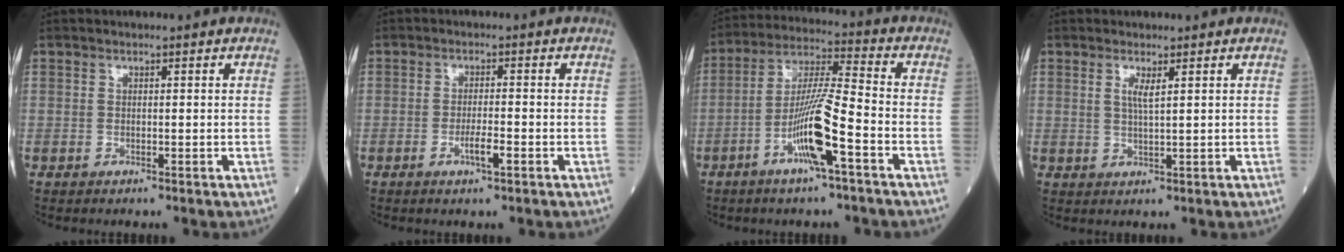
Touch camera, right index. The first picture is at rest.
{"total": 2.8, "force": [-1.3, 0.2, 2.5], "torque": [-0.044, -0.001, -0.023]}
{"total": 11.0, "force": [-4.6, 0.1, 10.1], "torque": [-0.196, 0.002, -0.089]}
{"total": 2.0, "force": [0.9, -0.1, 1.8], "torque": [-0.040, -0.004, 0.018]}